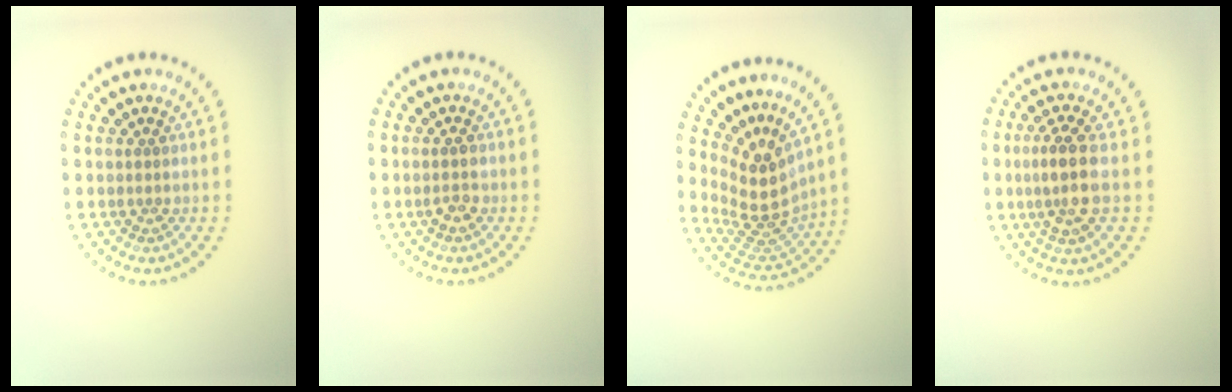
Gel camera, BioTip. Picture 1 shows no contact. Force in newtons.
{"total": 1.4, "press": 1.4, "slide": 0.2}
{"total": 4.5, "press": 3.2, "slide": 3.2}
{"total": 3.5, "press": 3.2, "slide": 1.4}